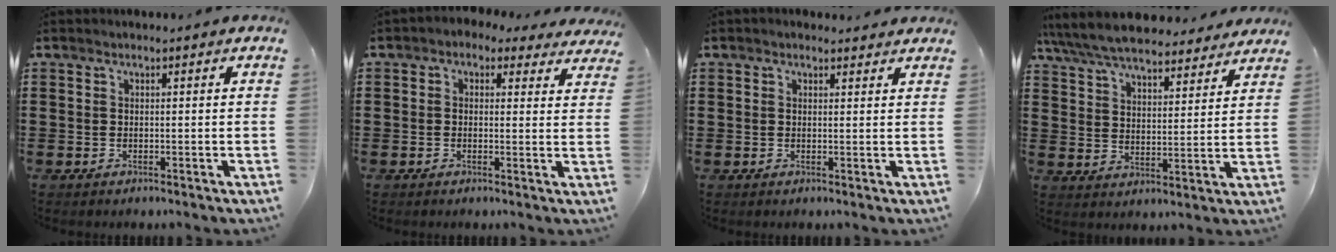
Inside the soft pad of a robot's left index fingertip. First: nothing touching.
{"total": 1.9, "force": [0.9, 1.5, 0.8], "torque": [-0.014, 0.003, 0.014]}
{"total": 1.1, "force": [1.0, 0.4, 0.2], "torque": [-0.006, 0.003, 0.020]}
{"total": 7.8, "force": [7.3, 1.2, 2.4], "torque": [-0.076, -0.035, 0.132]}